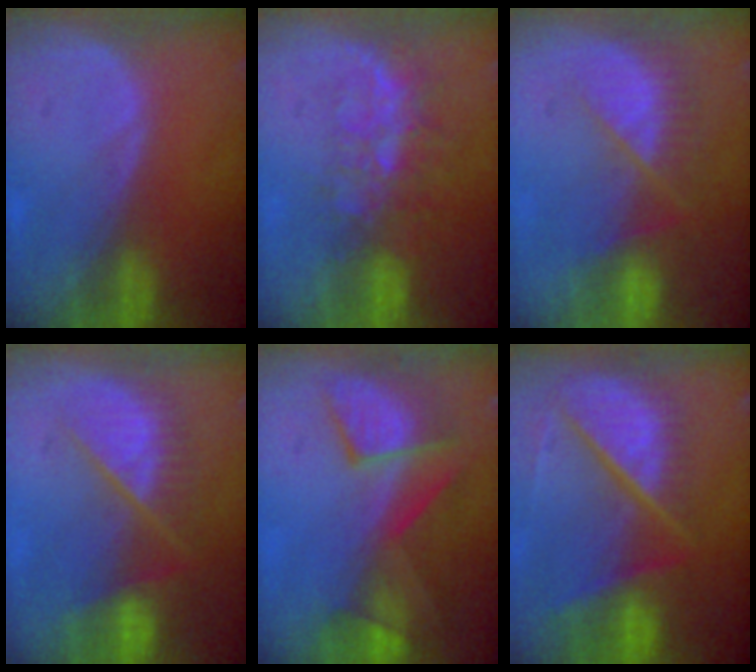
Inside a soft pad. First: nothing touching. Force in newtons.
{"total": 8.2, "press": 6.8, "slide": 4.6}
{"total": 7.7, "press": 7.1, "slide": 3.1}
{"total": 9.6, "press": 8.2, "slide": 5.0}
{"total": 9.0, "press": 8.3, "slide": 3.6}
{"total": 11.5, "press": 9.6, "slide": 6.4}